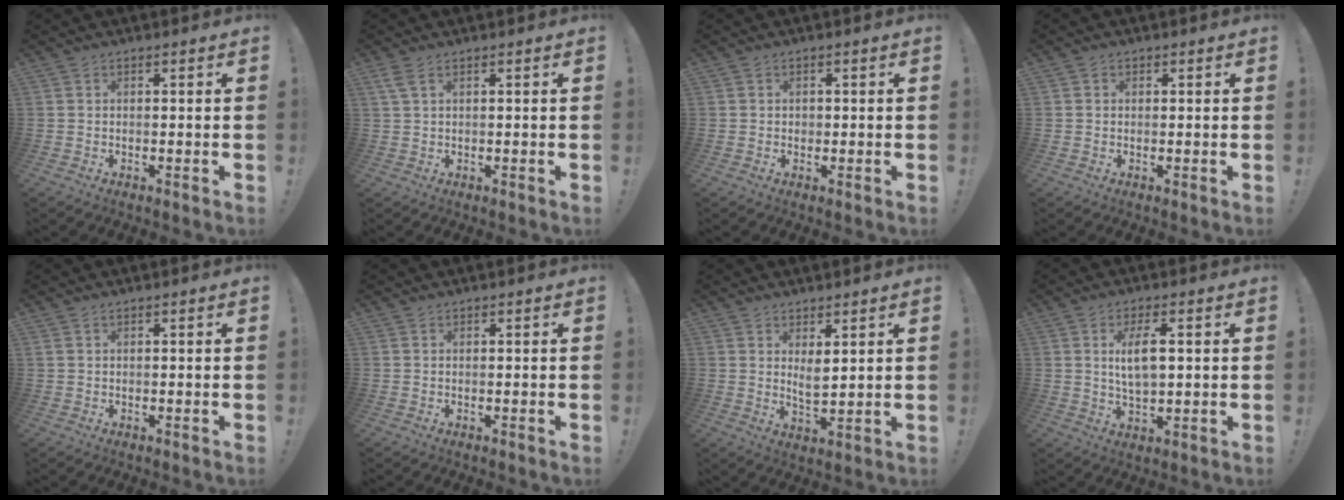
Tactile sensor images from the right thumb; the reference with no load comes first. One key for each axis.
{"total": 2.7, "fx": 1.3, "fy": 0.9, "fz": 2.2, "tx": -0.053, "ty": 0.004, "tz": 0.025}
{"total": 1.0, "fx": 0.0, "fy": 0.9, "fz": 0.4, "tx": -0.002, "ty": 0.002, "tz": -0.002}
{"total": 0.7, "fx": 0.3, "fy": 0.6, "fz": 0.1, "tx": 0.004, "ty": -0.001, "tz": 0.004}
{"total": 0.7, "fx": 0.5, "fy": 0.3, "fz": 0.4, "tx": -0.015, "ty": 0.003, "tz": 0.010}
{"total": 0.0}
{"total": 4.3, "fx": 2.7, "fy": 1.8, "fz": 2.8, "tx": -0.040, "ty": -0.021, "tz": 0.045}
{"total": 7.6, "fx": 1.7, "fy": 3.0, "fz": 6.8, "tx": -0.118, "ty": -0.004, "tz": 0.023}